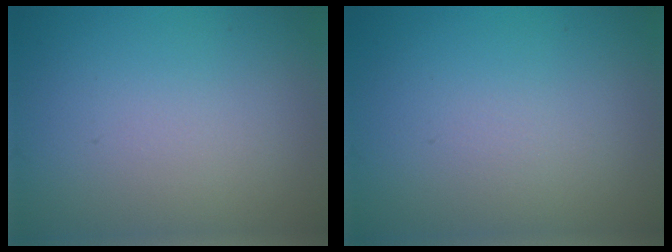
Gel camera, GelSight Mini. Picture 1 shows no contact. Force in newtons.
{"total": 0.0}